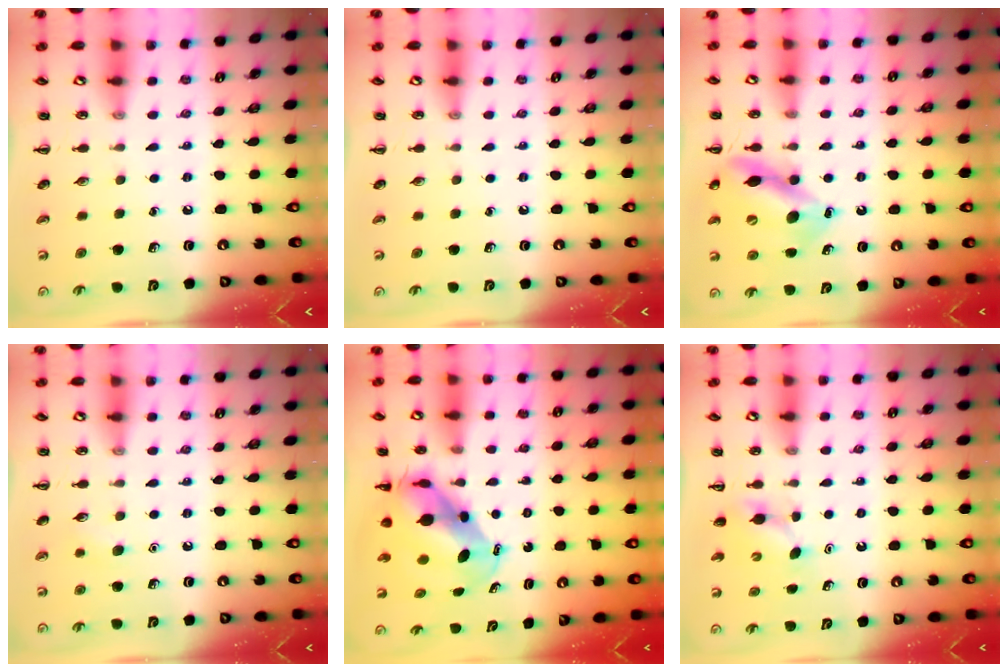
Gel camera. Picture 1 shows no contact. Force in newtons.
{"total": 0.0}
{"total": 12.7, "press": 12.3, "slide": 3.2}
{"total": 4.3, "press": 4.2, "slide": 1.0}
{"total": 7.6, "press": 7.1, "slide": 2.5}
{"total": 4.0, "press": 3.8, "slide": 1.0}